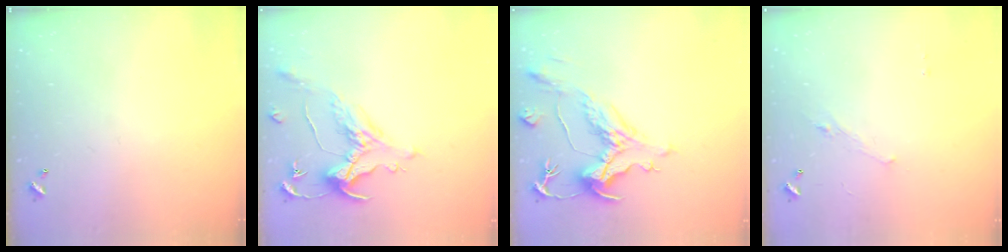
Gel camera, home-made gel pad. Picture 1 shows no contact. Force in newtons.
{"total": 0.9, "press": 0.2, "slide": 0.9}
{"total": 1.9, "press": 0.8, "slide": 1.7}
{"total": 1.3, "press": 1.2, "slide": 0.6}